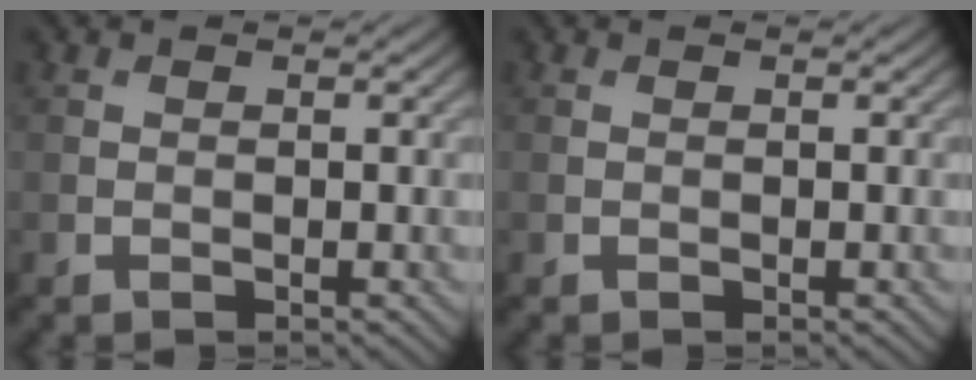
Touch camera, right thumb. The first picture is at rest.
{"total": 0.0}